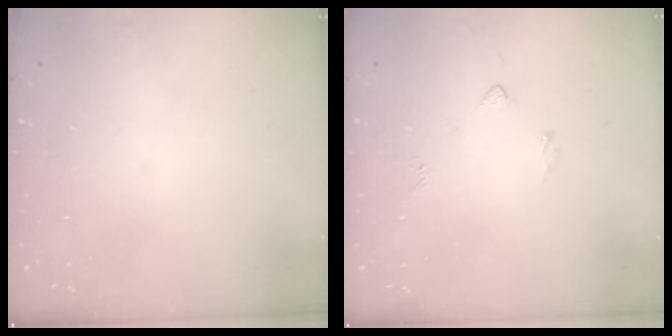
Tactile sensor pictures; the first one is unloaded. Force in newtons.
{"total": 2.3, "press": 2.2, "slide": 0.6}